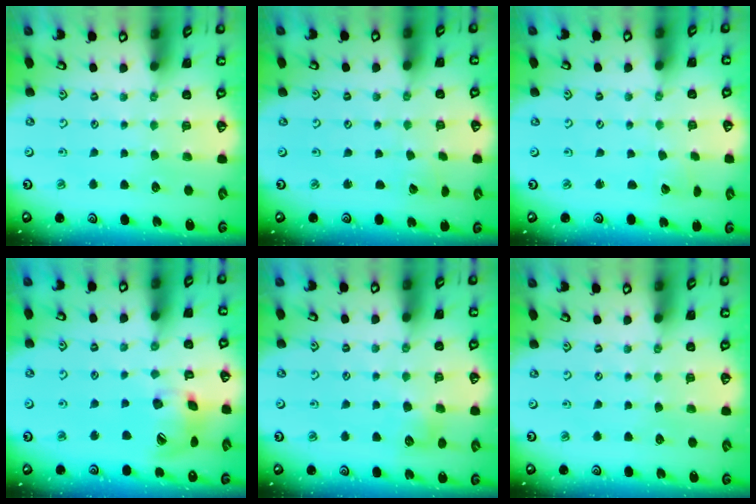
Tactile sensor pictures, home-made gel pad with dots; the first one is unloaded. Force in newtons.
{"total": 1.8, "press": 1.8, "slide": 0.1}
{"total": 1.2, "press": 1.2, "slide": 0.1}
{"total": 14.1, "press": 13.9, "slide": 2.2}
{"total": 8.5, "press": 8.5, "slide": 0.7}
{"total": 0.0}